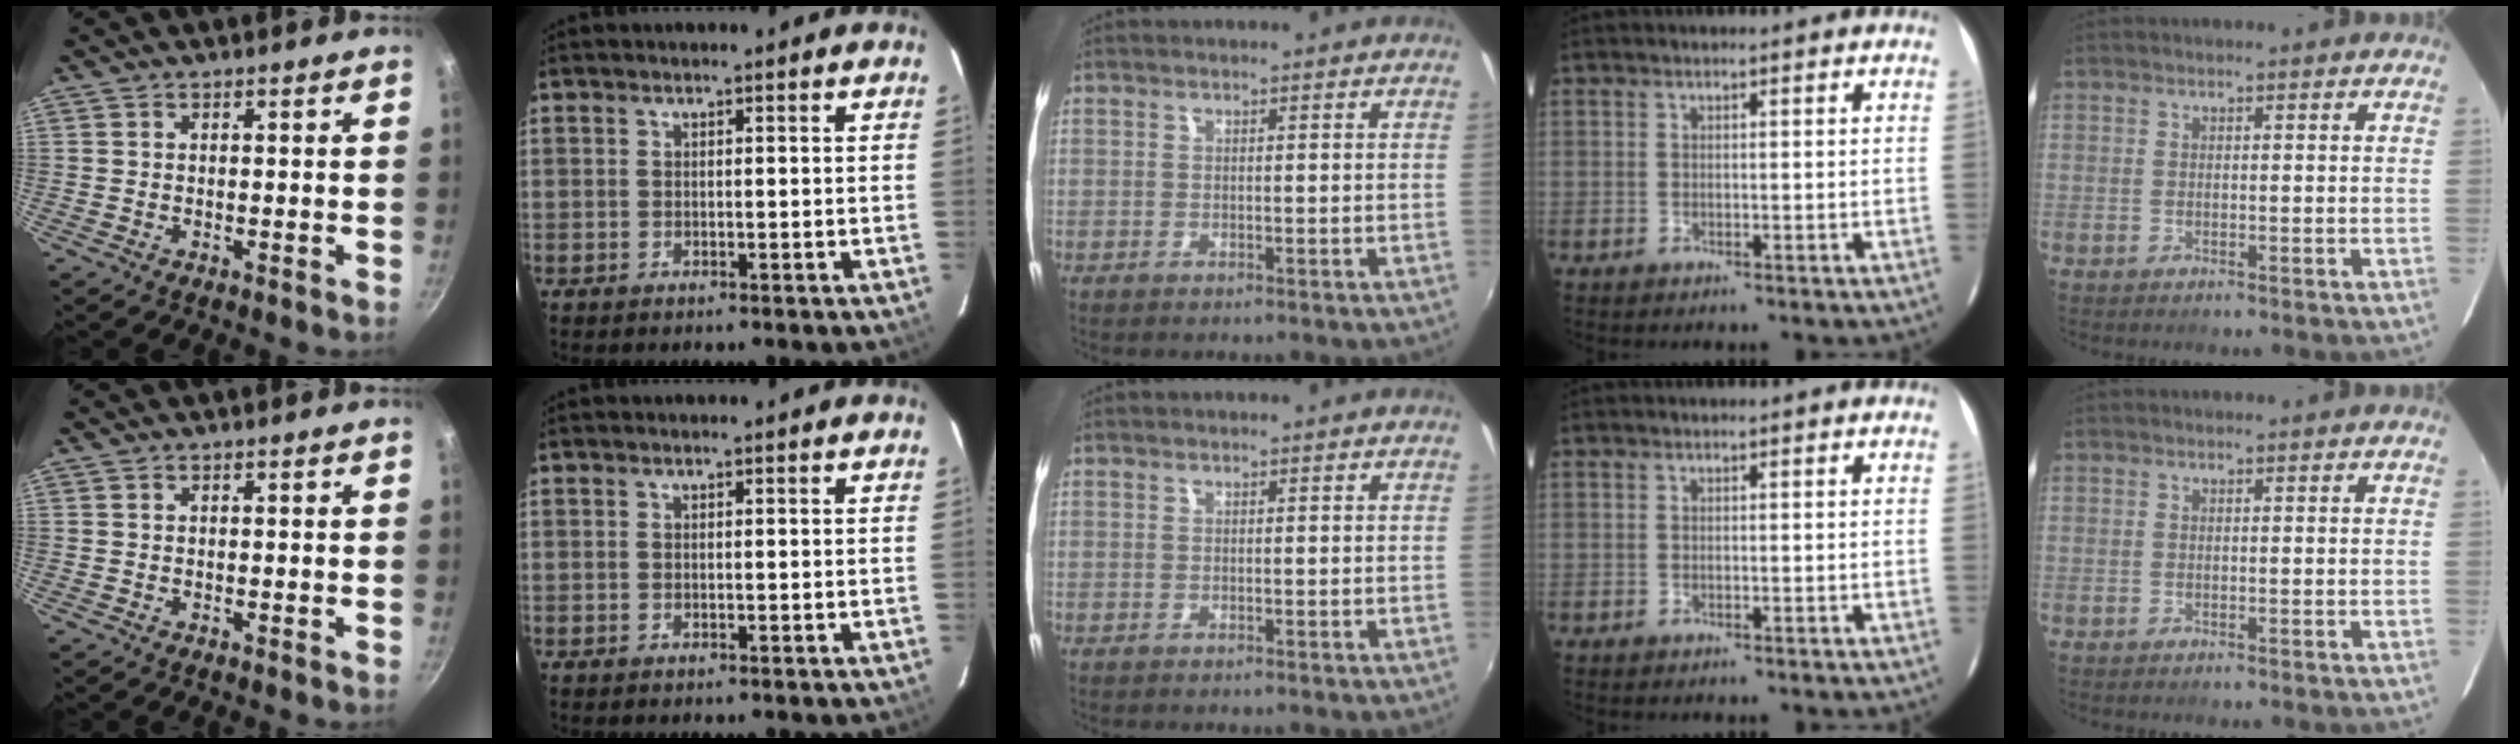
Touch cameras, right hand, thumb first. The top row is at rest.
{}